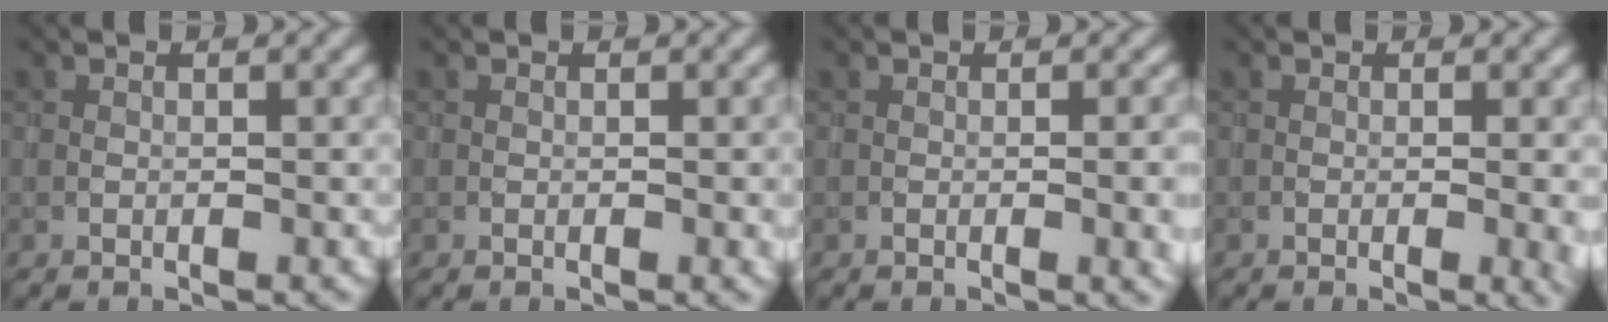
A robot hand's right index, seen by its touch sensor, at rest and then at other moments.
{"total": 0.9, "force": [-0.2, 0.3, 0.8], "torque": [-0.013, -0.003, 0.000]}
{"total": 3.4, "force": [-0.8, 1.3, 3.0], "torque": [-0.039, -0.008, 0.000]}
{"total": 2.3, "force": [-0.6, 0.7, 2.1], "torque": [-0.032, -0.007, -0.004]}